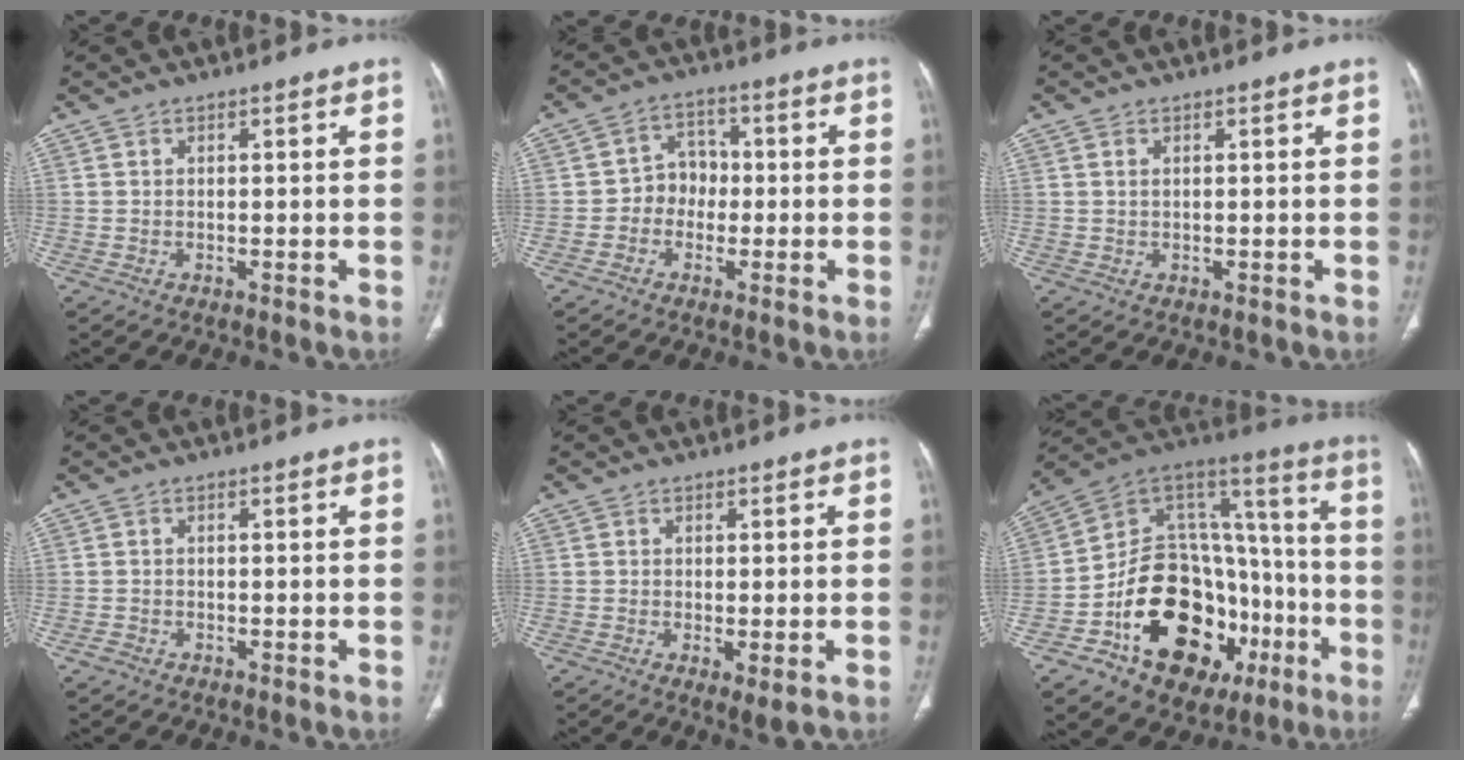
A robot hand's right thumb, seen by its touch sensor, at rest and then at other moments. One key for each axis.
{"total": 5.6, "fx": -1.1, "fy": 4.9, "fz": 2.5, "tx": -0.007, "ty": 0.023, "tz": -0.031}
{"total": 0.8, "fx": 0.3, "fy": 0.4, "fz": 0.6, "tx": -0.016, "ty": 0.004, "tz": 0.007}
{"total": 1.2, "fx": -0.8, "fy": 0.8, "fz": 0.3, "tx": -0.007, "ty": 0.002, "tz": -0.017}
{"total": 3.2, "fx": -0.9, "fy": 0.9, "fz": 2.9, "tx": -0.056, "ty": -0.012, "tz": -0.014}
{"total": 32.6, "fx": -12.0, "fy": 20.7, "fz": 22.2, "tx": -0.313, "ty": 0.083, "tz": -0.176}